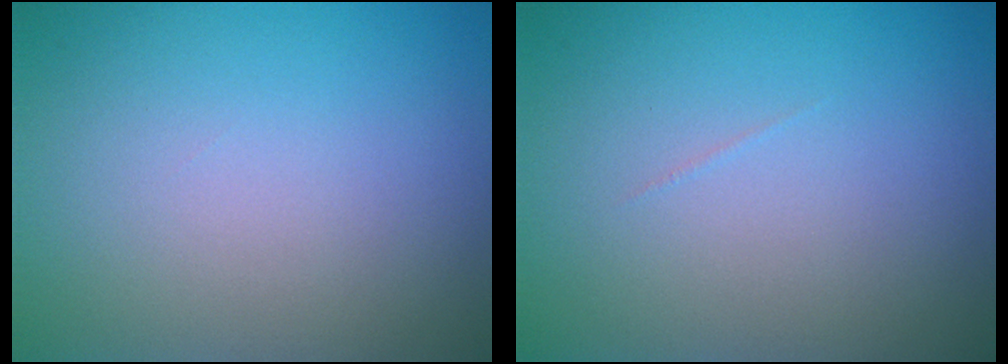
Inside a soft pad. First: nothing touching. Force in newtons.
{"total": 0.0}